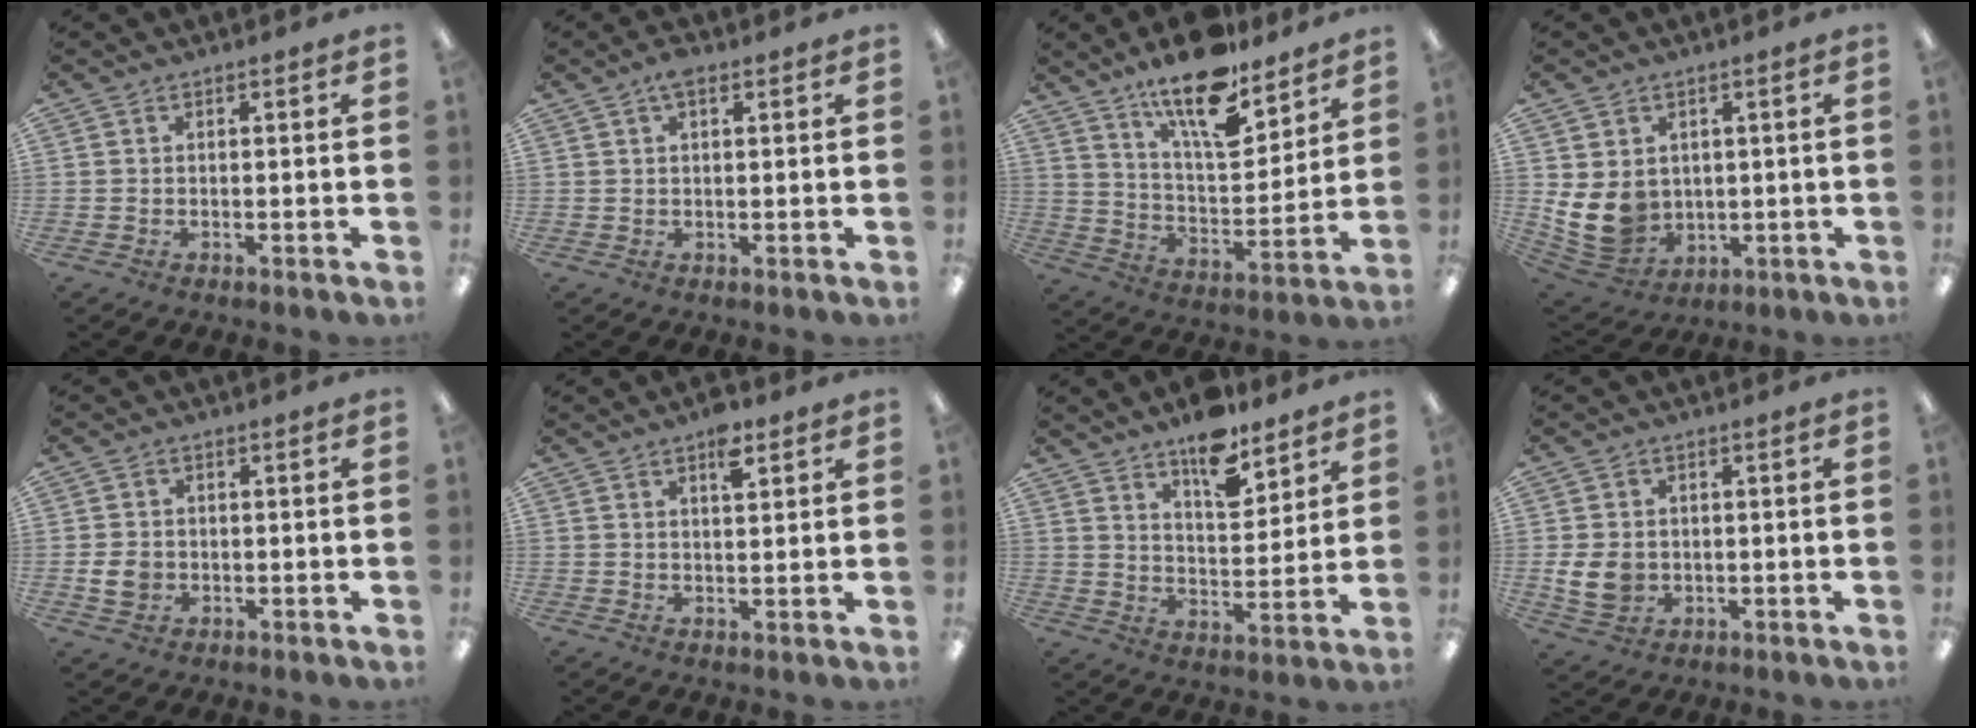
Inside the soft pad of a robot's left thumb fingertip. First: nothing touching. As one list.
[{"total": 3.3, "force": [1.7, 1.3, 2.4], "torque": [-0.036, -0.002, 0.026]}, {"total": 16.7, "force": [12.9, 5.5, 9.2], "torque": [-0.159, -0.080, 0.219]}, {"total": 9.9, "force": [1.0, 8.3, 5.4], "torque": [-0.128, -0.013, 0.026]}, {"total": 4.2, "force": [-0.6, 3.4, 2.3], "torque": [-0.039, 0.001, -0.011]}, {"total": 5.3, "force": [3.5, 2.0, 3.5], "torque": [-0.045, -0.013, 0.055]}, {"total": 11.4, "force": [9.0, 4.4, 5.4], "torque": [-0.068, -0.060, 0.157]}, {"total": 6.8, "force": [-0.6, 5.5, 4.0], "torque": [-0.074, 0.003, -0.009]}]